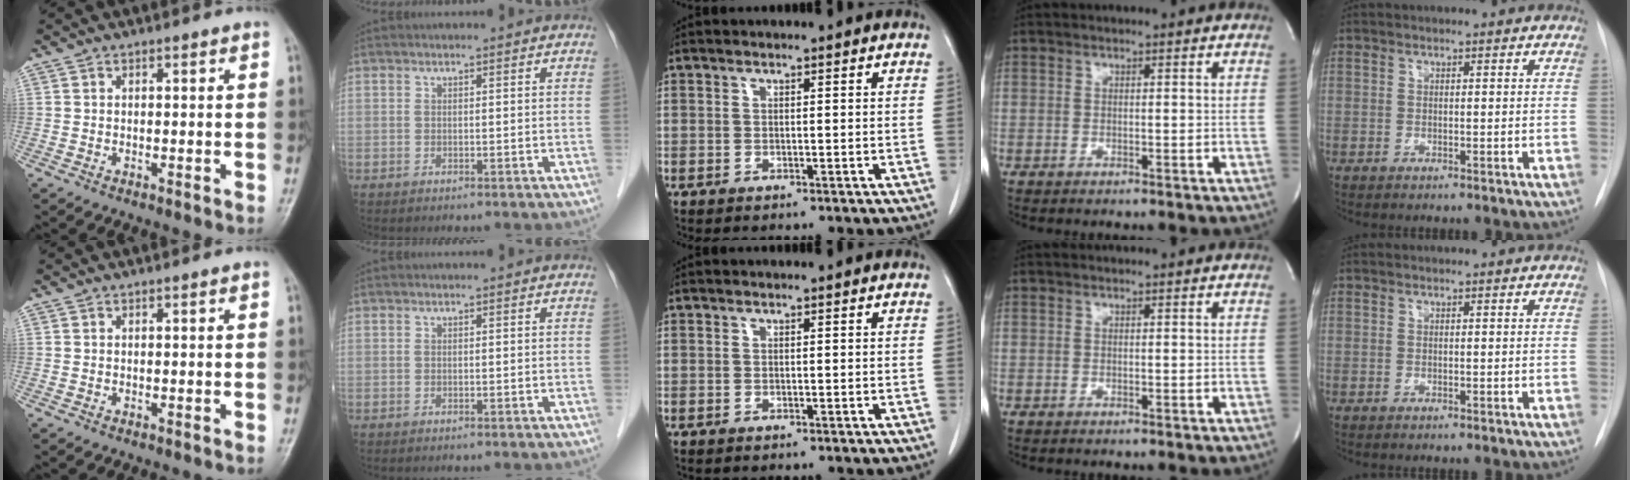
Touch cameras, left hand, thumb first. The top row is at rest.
{}